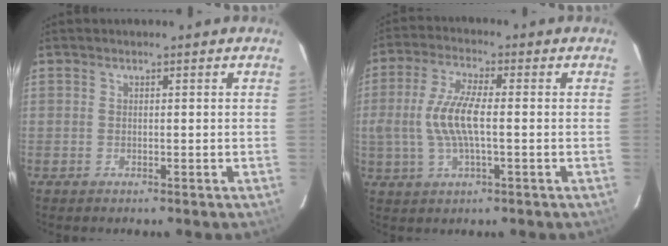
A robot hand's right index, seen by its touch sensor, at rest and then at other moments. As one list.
[{"total": 9.2, "force": [-0.6, 2.7, 8.7], "torque": [-0.181, 0.002, -0.012]}]